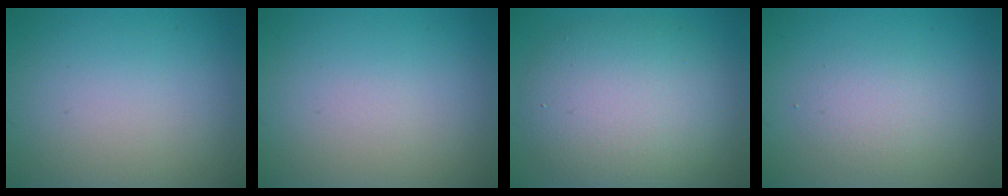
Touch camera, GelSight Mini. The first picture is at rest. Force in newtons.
{"total": 0.0}
{"total": 8.3, "press": 8.3, "slide": 0.7}
{"total": 2.2, "press": 2.2, "slide": 0.1}